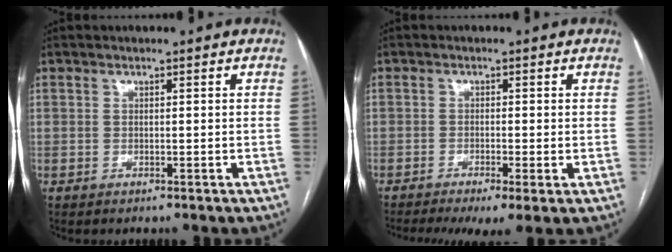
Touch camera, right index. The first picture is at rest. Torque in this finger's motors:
{"motor_torque": [1.68, -0.45, 0.08, 0.04]}